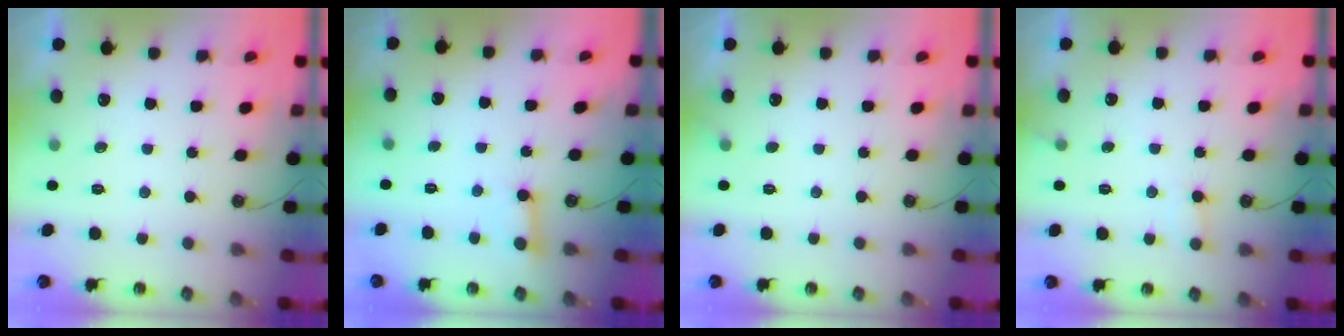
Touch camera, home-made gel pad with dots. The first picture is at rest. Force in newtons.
{"total": 3.0, "press": 3.0, "slide": 0.2}
{"total": 3.1, "press": 3.0, "slide": 0.3}
{"total": 5.7, "press": 5.7, "slide": 0.5}